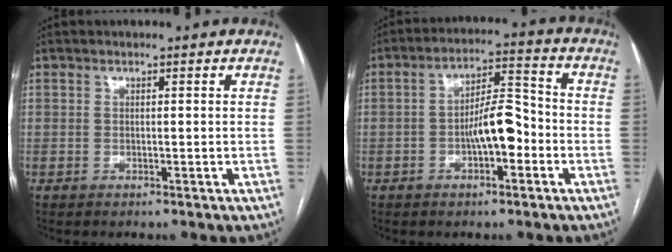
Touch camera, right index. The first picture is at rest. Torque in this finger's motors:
{"motor_torque": [0.35, -0.13, 0.32, 0.10]}